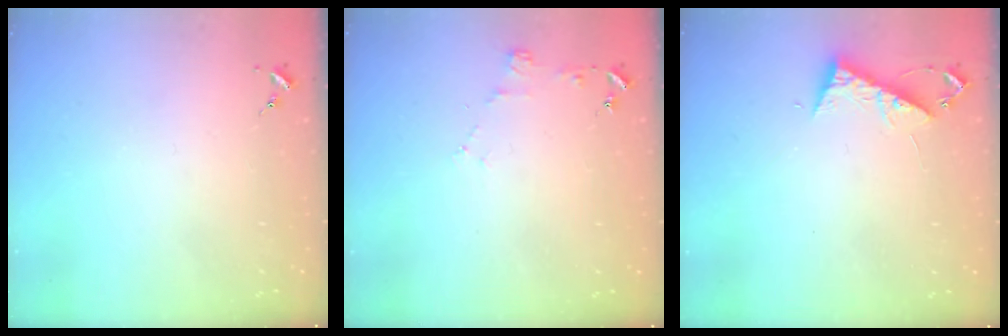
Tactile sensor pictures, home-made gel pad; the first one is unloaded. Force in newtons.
{"total": 4.0, "press": 3.9, "slide": 0.5}
{"total": 7.7, "press": 7.6, "slide": 0.6}